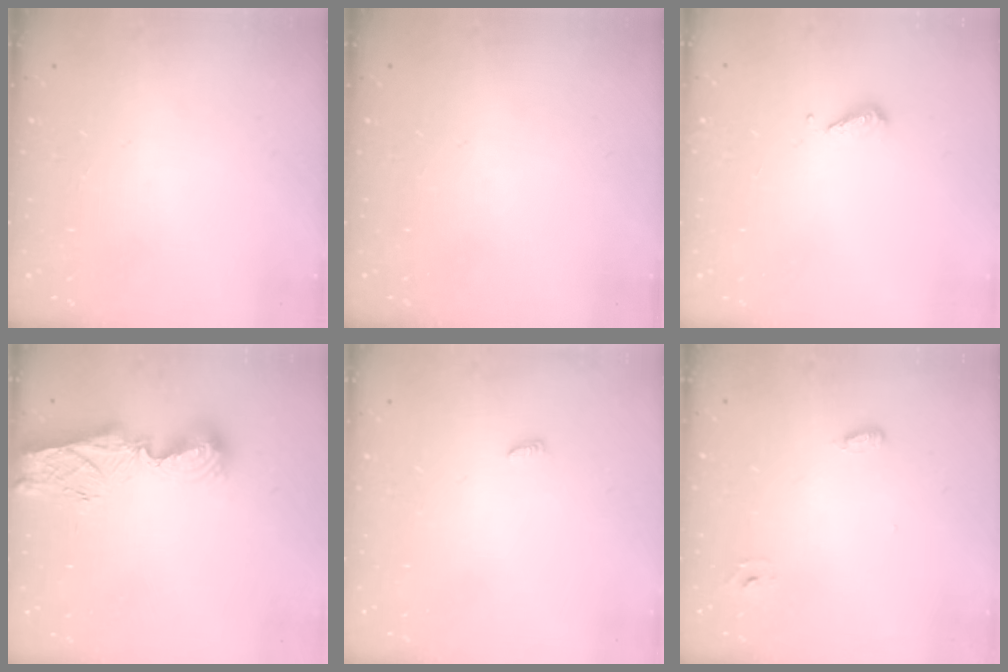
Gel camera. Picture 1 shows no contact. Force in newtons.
{"total": 0.0}
{"total": 3.9, "press": 3.9, "slide": 0.4}
{"total": 9.2, "press": 9.2, "slide": 1.1}
{"total": 2.4, "press": 2.4, "slide": 0.2}
{"total": 2.6, "press": 2.5, "slide": 0.6}